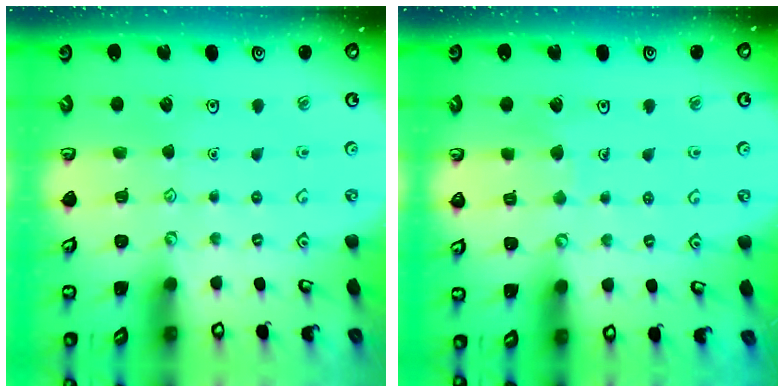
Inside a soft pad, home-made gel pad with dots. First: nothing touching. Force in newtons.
{"total": 4.4, "press": 4.4, "slide": 0.4}